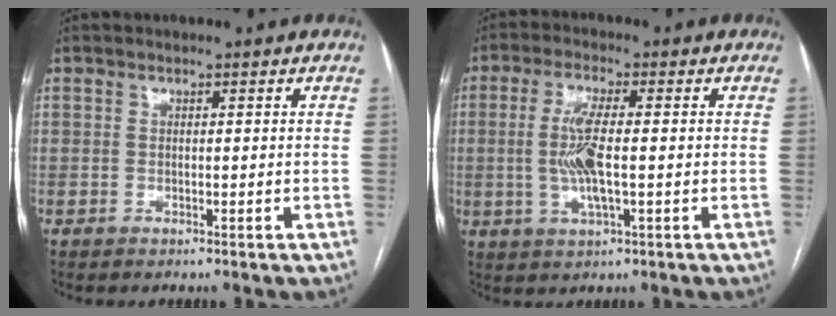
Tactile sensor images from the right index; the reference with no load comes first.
{"total": 7.0, "force": [-0.4, 1.2, 6.9], "torque": [-0.146, -0.005, -0.009]}